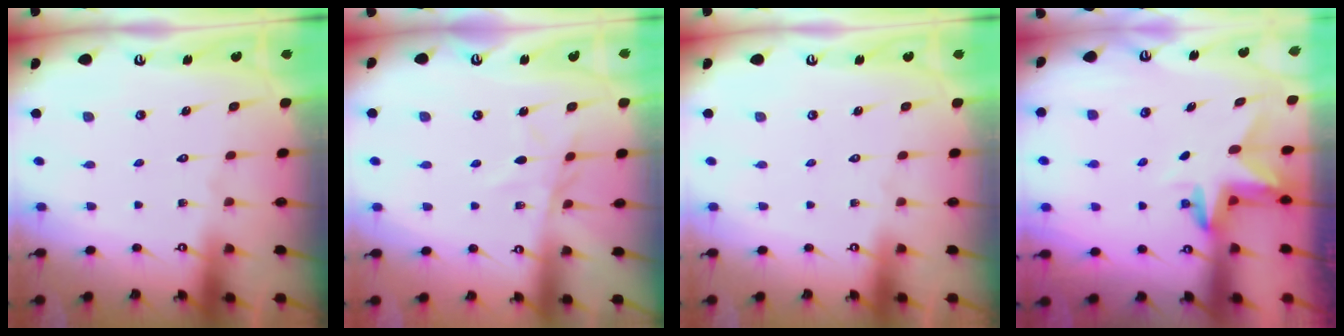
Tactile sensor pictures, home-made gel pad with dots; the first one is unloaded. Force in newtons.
{"total": 6.4, "press": 6.4, "slide": 0.6}
{"total": 0.0}
{"total": 3.0, "press": 3.0, "slide": 0.2}